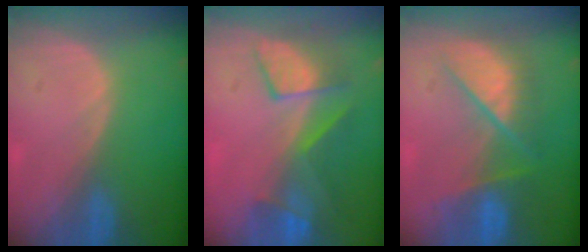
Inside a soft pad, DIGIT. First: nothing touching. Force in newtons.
{"total": 8.1, "press": 7.6, "slide": 2.7}
{"total": 7.9, "press": 7.9, "slide": 0.5}